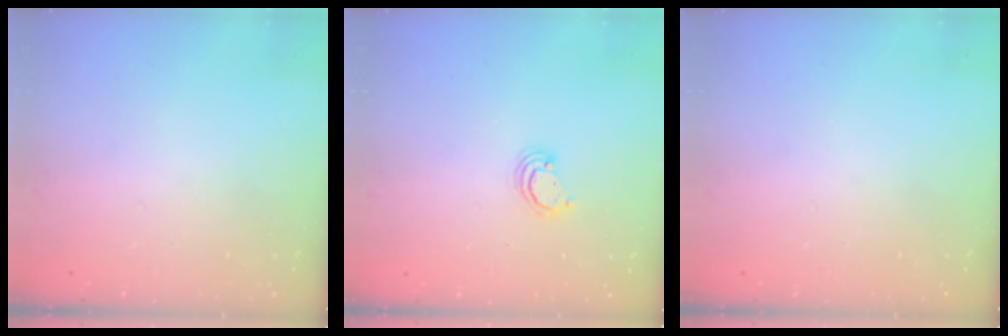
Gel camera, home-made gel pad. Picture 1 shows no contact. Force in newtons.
{"total": 2.3, "press": 2.3, "slide": 0.3}
{"total": 0.0}